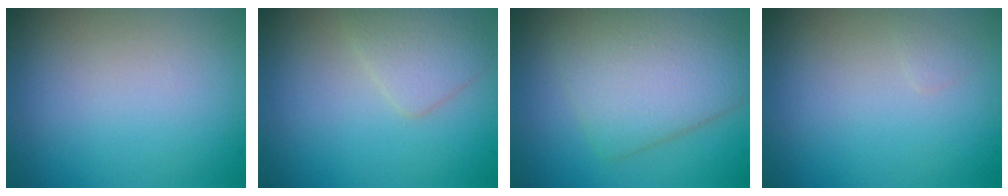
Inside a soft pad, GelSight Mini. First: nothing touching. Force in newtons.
{"total": 2.4, "press": 2.4, "slide": 0.0}
{"total": 6.5, "press": 6.5, "slide": 0.2}
{"total": 0.5, "press": 0.5, "slide": 0.0}